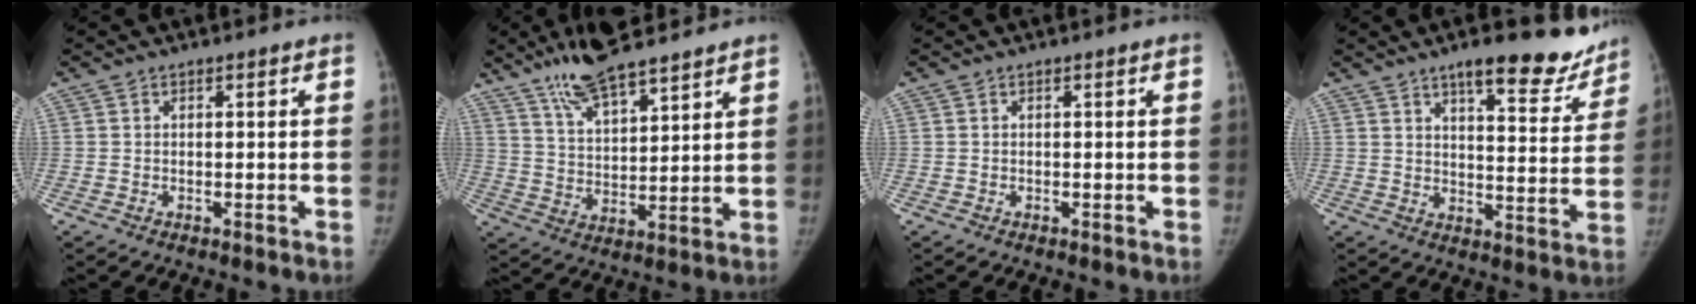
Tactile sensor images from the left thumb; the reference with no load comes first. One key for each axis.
{"total": 13.4, "fx": 10.5, "fy": 3.5, "fz": 7.6, "tx": -0.118, "ty": -0.046, "tz": 0.190}
{"total": 0.0}
{"total": 15.5, "fx": 12.1, "fy": 4.8, "fz": 8.5, "tx": -0.062, "ty": -0.075, "tz": 0.157}